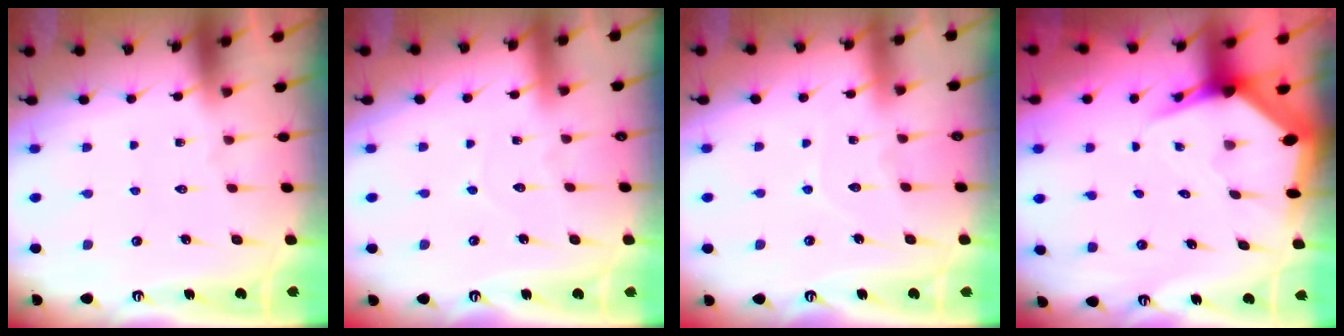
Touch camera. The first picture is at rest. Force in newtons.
{"total": 3.7, "press": 3.7, "slide": 0.1}
{"total": 5.5, "press": 5.4, "slide": 0.5}
{"total": 5.2, "press": 5.1, "slide": 0.7}